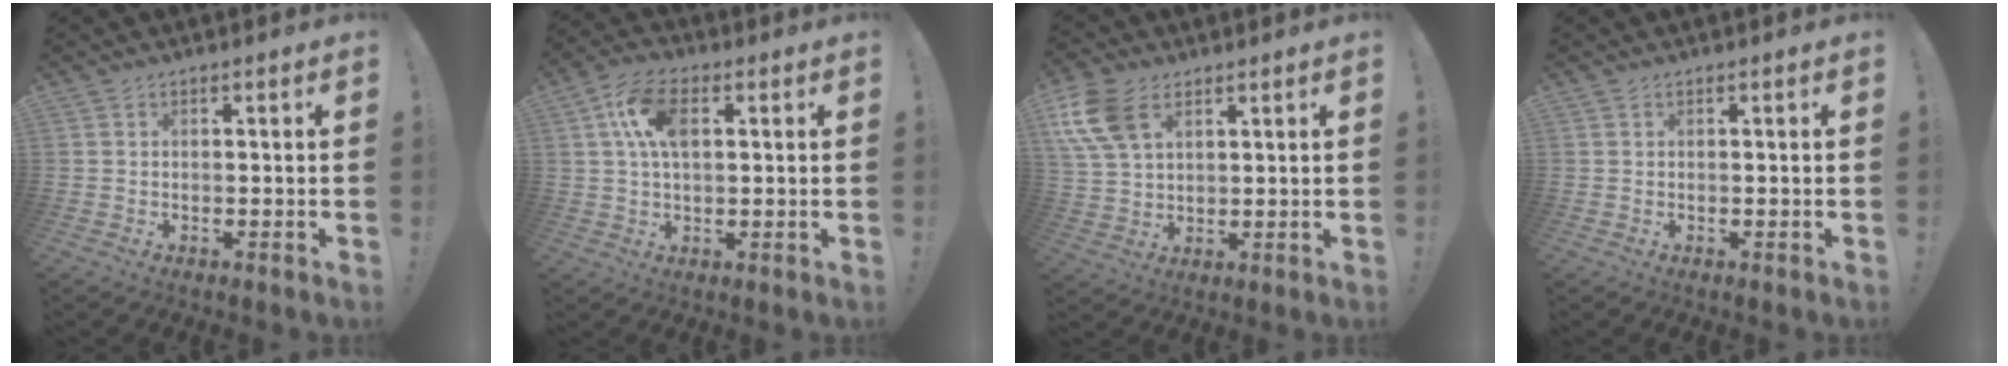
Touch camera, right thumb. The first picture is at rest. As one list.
[{"total": 10.9, "force": [3.0, 6.0, 8.5], "torque": [-0.162, 0.007, 0.054]}, {"total": 12.0, "force": [5.4, 7.7, 7.4], "torque": [-0.150, -0.006, 0.109]}, {"total": 0.0}]